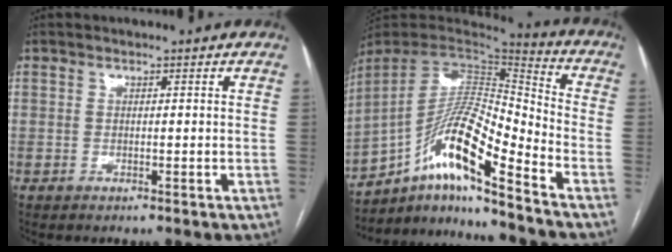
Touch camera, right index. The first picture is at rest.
{"total": 16.7, "force": [-10.7, 1.3, 12.8], "torque": [-0.245, 0.008, -0.192]}